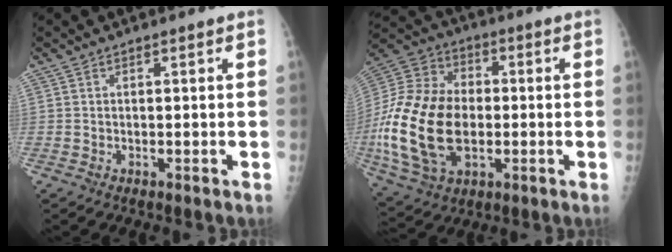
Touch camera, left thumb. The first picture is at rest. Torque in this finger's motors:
{"motor_torque": [0.10, 1.10, 1.51, 1.26, 0.39]}